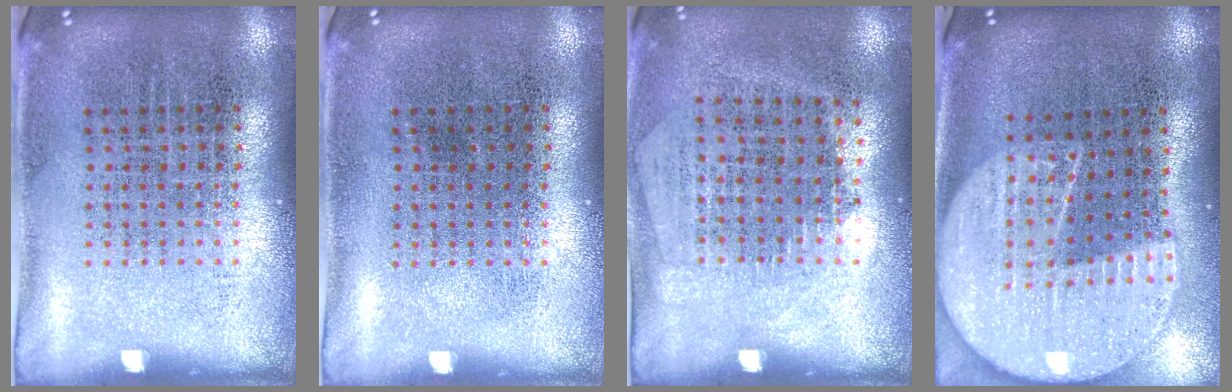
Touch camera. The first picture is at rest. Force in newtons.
{"total": 0.0}
{"total": 1.3, "press": 1.1, "slide": 0.6}
{"total": 2.3, "press": 2.0, "slide": 1.1}